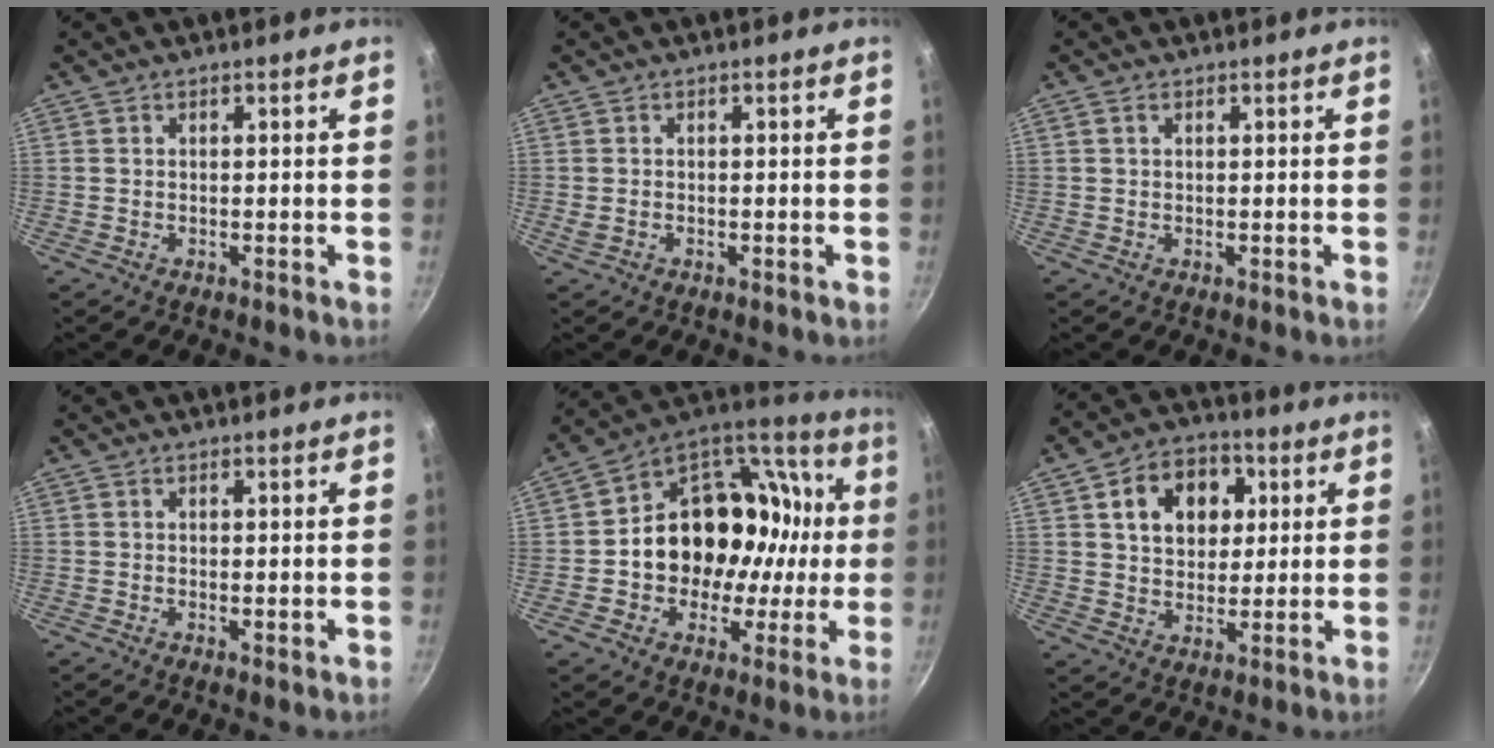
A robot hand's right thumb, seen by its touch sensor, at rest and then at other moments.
{"total": 1.3, "force": [-0.3, 0.9, 0.8], "torque": [-0.015, 0.001, -0.005]}
{"total": 1.1, "force": [0.4, 0.7, 0.7], "torque": [-0.011, 0.002, 0.007]}
{"total": 1.0, "force": [0.1, 0.5, 0.9], "torque": [-0.014, -0.002, 0.000]}
{"total": 24.1, "force": [0.4, 19.1, 14.6], "torque": [-0.192, 0.054, 0.013]}
{"total": 12.8, "force": [3.8, 9.5, 7.7], "torque": [-0.089, 0.003, 0.056]}